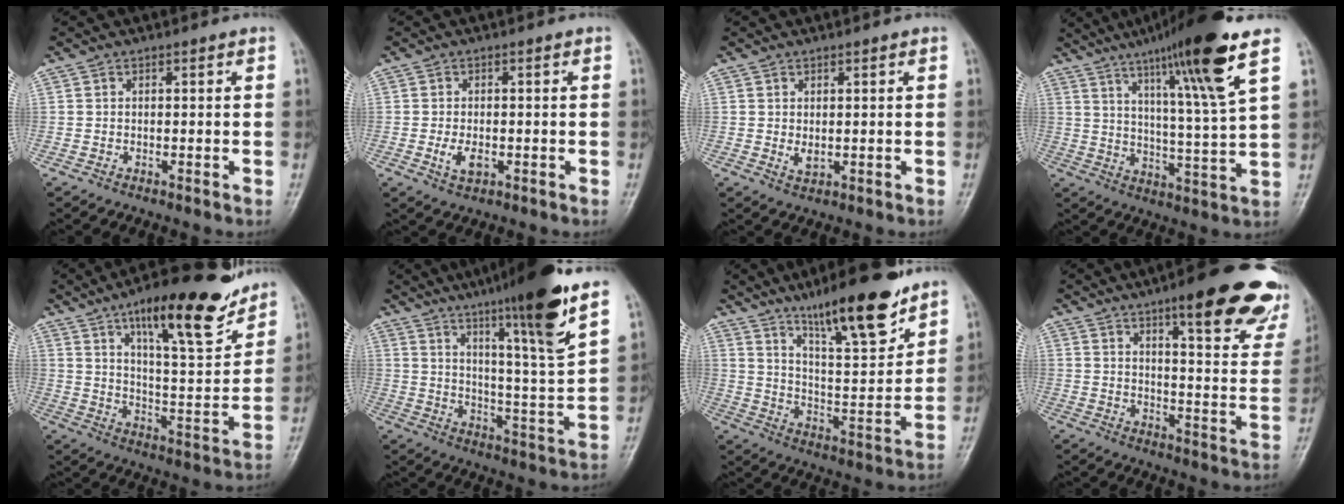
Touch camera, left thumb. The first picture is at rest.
{"total": 3.3, "force": [-0.8, 1.9, 2.6], "torque": [-0.048, -0.004, -0.012]}
{"total": 2.4, "force": [0.6, 1.2, 2.0], "torque": [-0.030, -0.007, 0.013]}
{"total": 18.5, "force": [10.8, 0.6, 15.1], "torque": [-0.231, -0.049, 0.169]}
{"total": 19.1, "force": [12.6, 5.2, 13.5], "torque": [-0.168, -0.067, 0.199]}
{"total": 18.2, "force": [11.5, 0.5, 14.2], "torque": [-0.205, -0.058, 0.177]}
{"total": 17.6, "force": [12.3, 3.8, 12.1], "torque": [-0.165, -0.074, 0.208]}
{"total": 23.2, "force": [15.2, 5.4, 16.8], "torque": [-0.179, -0.059, 0.188]}